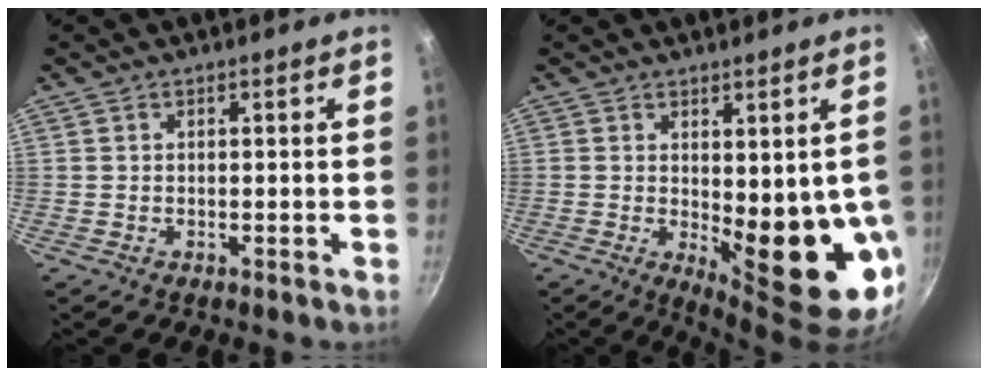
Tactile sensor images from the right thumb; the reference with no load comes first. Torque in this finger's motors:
{"motor_torque": [-0.19, 1.60, 1.74, -0.14, 0.36]}